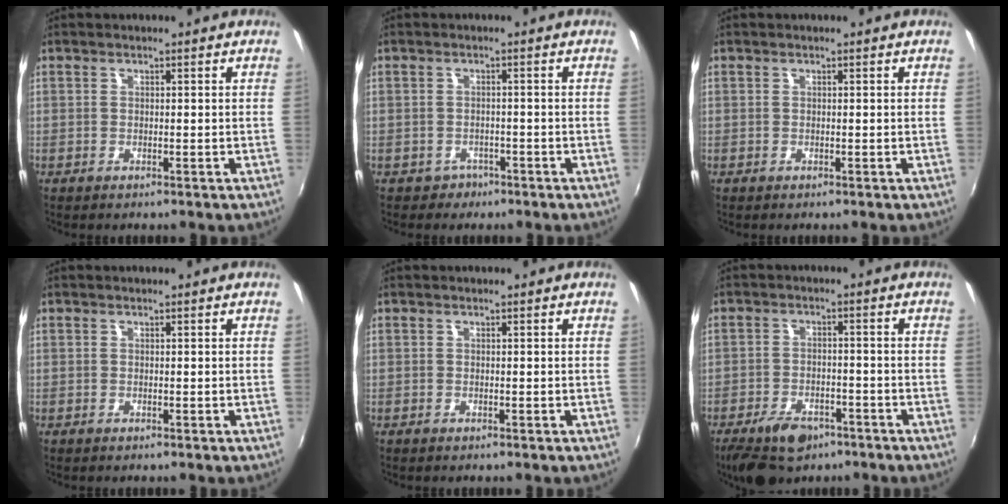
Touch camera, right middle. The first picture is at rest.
{"total": 2.3, "force": [-1.3, 1.9, 0.0], "torque": [-0.006, 0.004, -0.017]}
{"total": 0.0}
{"total": 0.0}
{"total": 0.0}
{"total": 10.7, "force": [-7.4, 5.4, 5.5], "torque": [-0.133, -0.014, -0.119]}